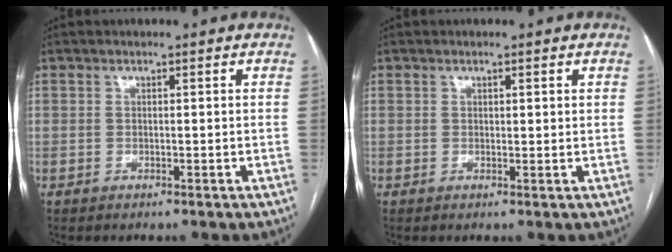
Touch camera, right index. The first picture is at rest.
{"total": 1.0, "force": [0.5, 0.3, 0.8], "torque": [-0.015, 0.001, 0.007]}